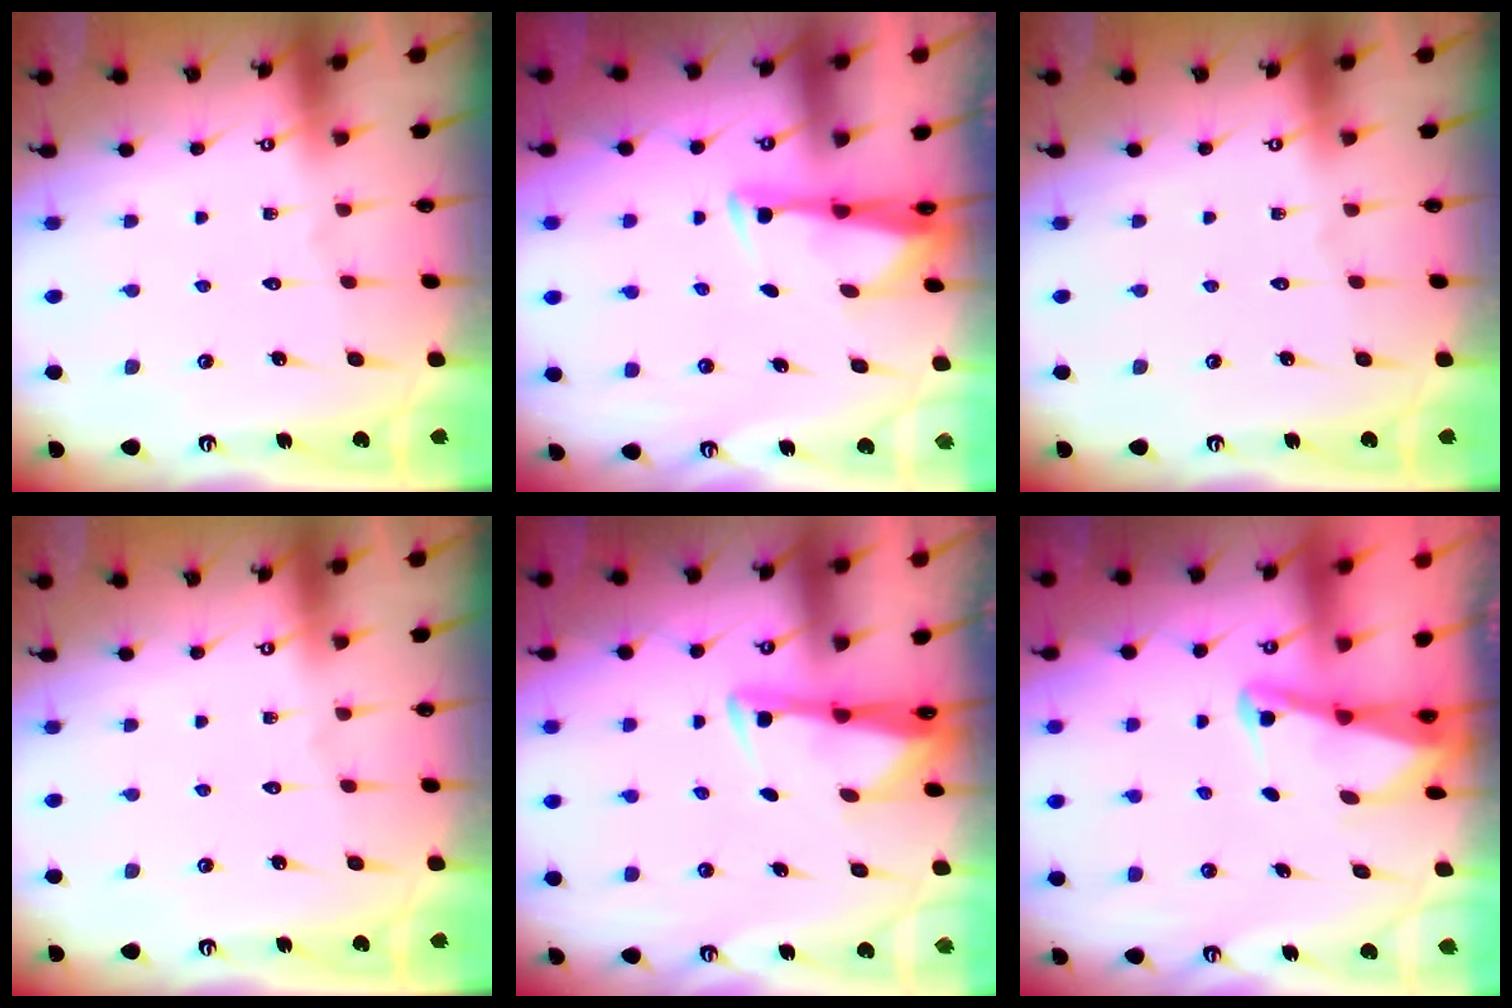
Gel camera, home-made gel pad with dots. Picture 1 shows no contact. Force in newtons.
{"total": 3.3, "press": 3.2, "slide": 0.9}
{"total": 0.0}
{"total": 0.0}
{"total": 3.4, "press": 3.3, "slide": 0.9}
{"total": 2.6, "press": 2.5, "slide": 0.6}